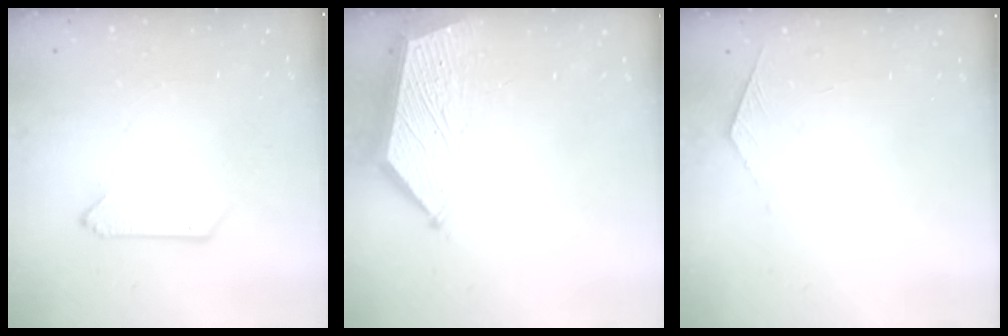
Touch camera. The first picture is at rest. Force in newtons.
{"total": 5.2, "press": 5.2, "slide": 0.7}
{"total": 4.0, "press": 4.0, "slide": 0.4}